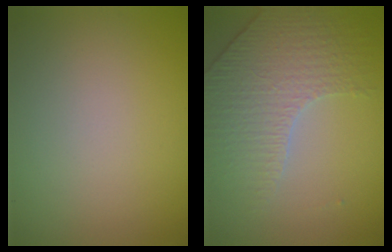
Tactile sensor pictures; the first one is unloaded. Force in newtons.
{"total": 3.9, "press": 3.2, "slide": 2.2}